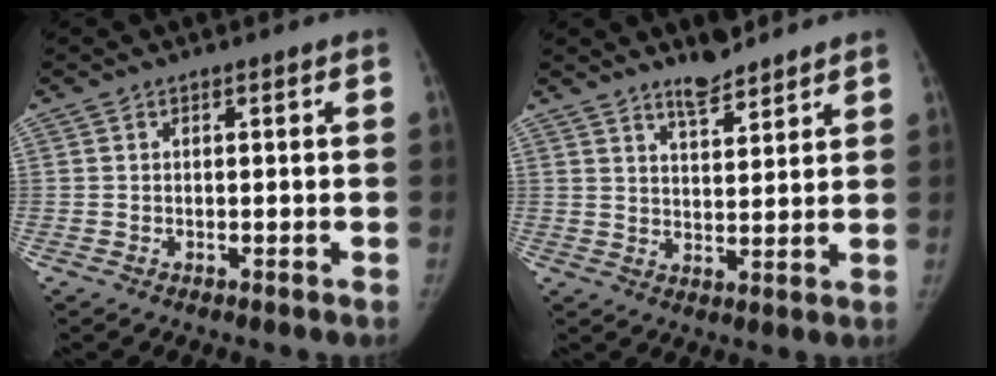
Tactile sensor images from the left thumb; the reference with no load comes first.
{"total": 5.9, "force": [5.0, 1.6, 2.7], "torque": [-0.030, -0.039, 0.084]}